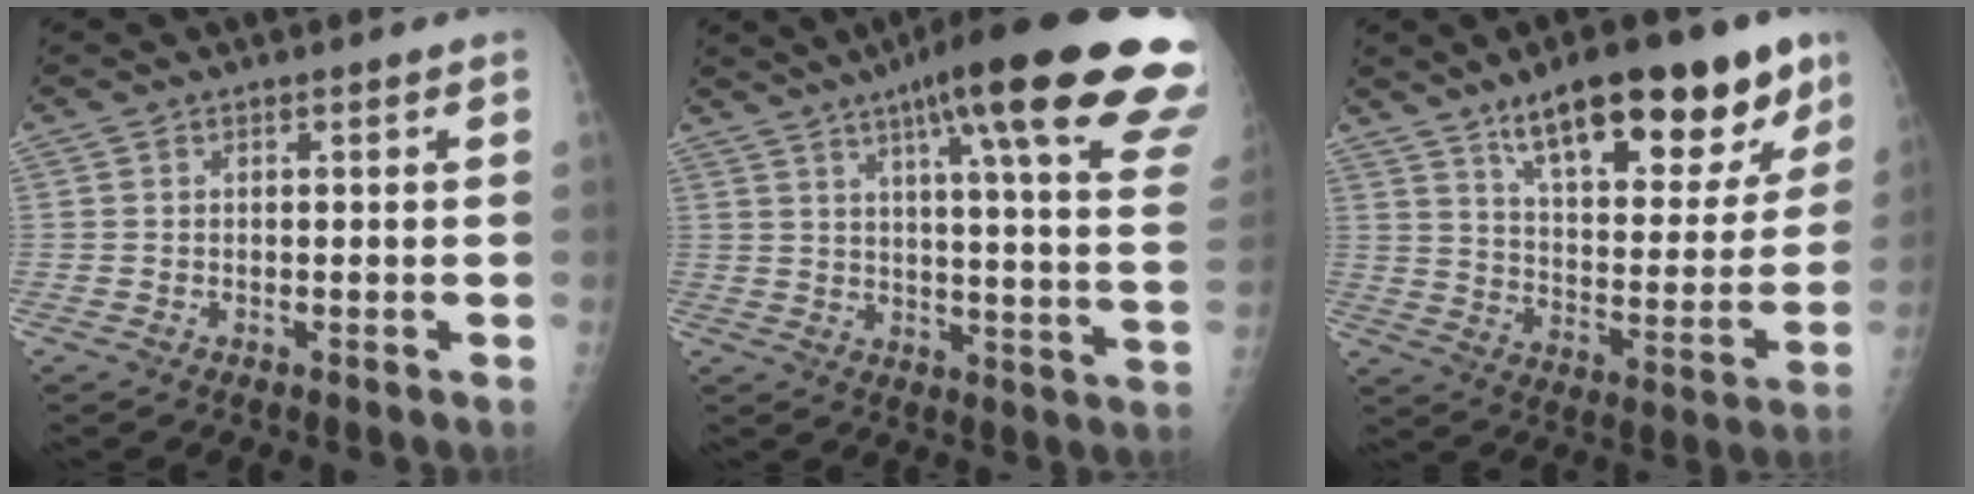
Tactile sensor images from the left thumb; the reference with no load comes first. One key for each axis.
{"total": 28.3, "fx": 17.5, "fy": 3.6, "fz": 22.0, "tx": -0.257, "ty": -0.051, "tz": 0.225}
{"total": 24.2, "fx": 15.3, "fy": 8.5, "fz": 16.6, "tx": -0.197, "ty": -0.049, "tz": 0.238}